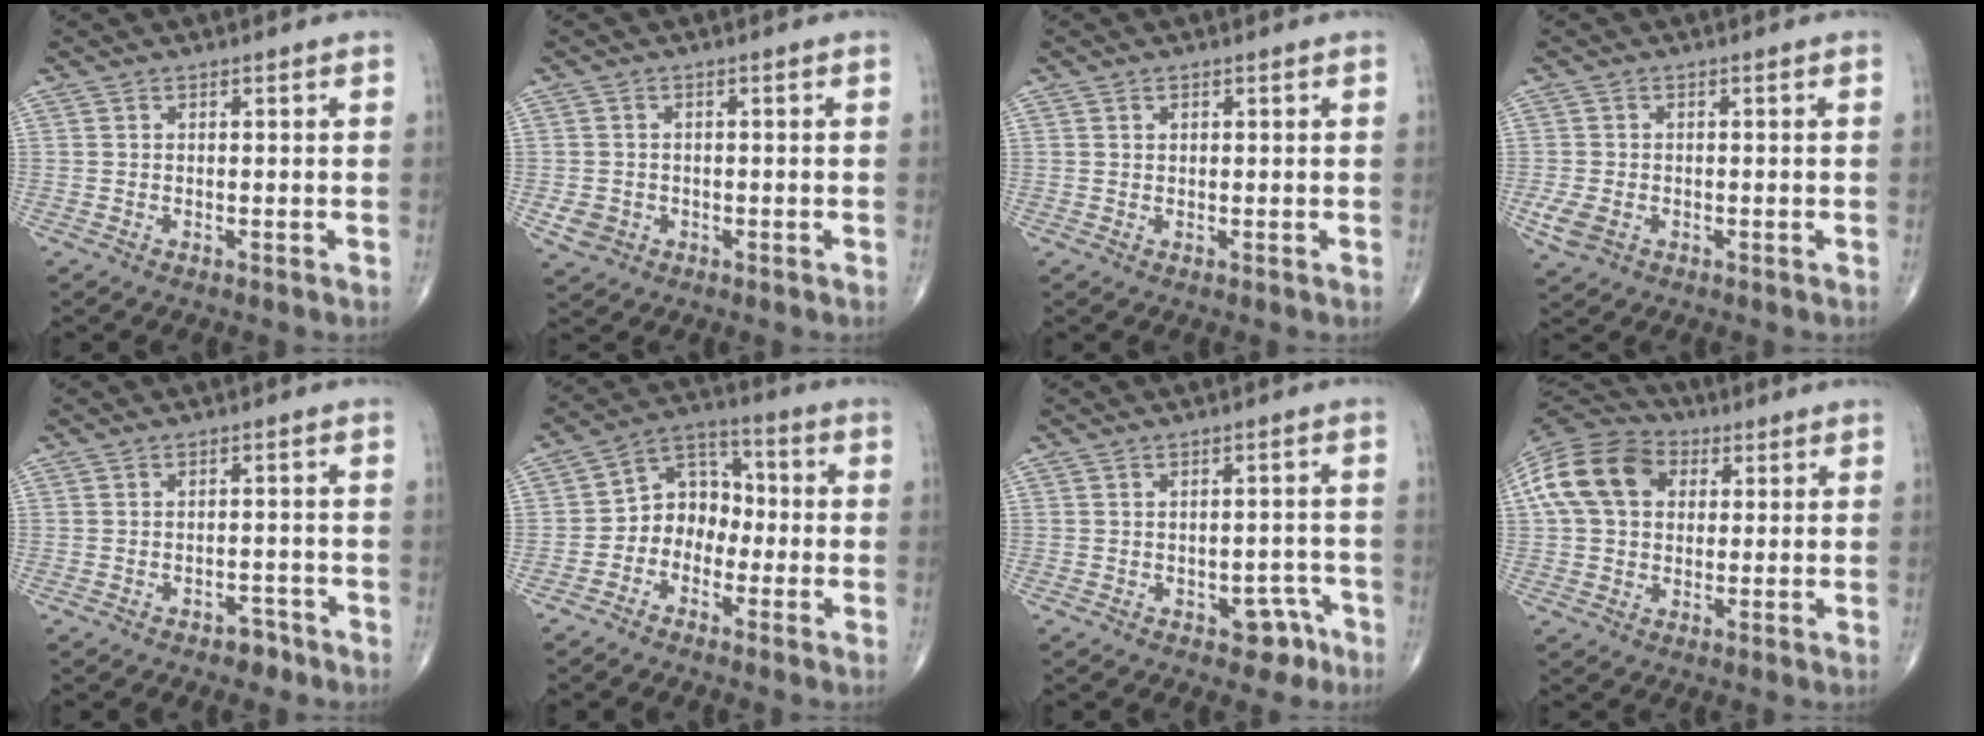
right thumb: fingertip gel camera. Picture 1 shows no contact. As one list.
[{"total": 3.4, "force": [-1.0, 3.0, 1.3], "torque": [-0.017, 0.003, -0.009]}, {"total": 0.8, "force": [0.3, 0.7, 0.4], "torque": [-0.003, -0.001, 0.006]}, {"total": 4.2, "force": [-1.3, 3.0, 2.7], "torque": [-0.062, -0.002, -0.020]}, {"total": 3.8, "force": [-2.6, 2.3, 1.5], "torque": [-0.006, 0.023, -0.031]}, {"total": 8.6, "force": [-2.1, 6.9, 4.7], "torque": [-0.039, 0.044, -0.056]}, {"total": 4.6, "force": [-2.5, 3.0, 2.5], "torque": [-0.008, 0.024, -0.027]}, {"total": 15.5, "force": [3.6, 11.4, 9.8], "torque": [-0.183, 0.023, 0.057]}]